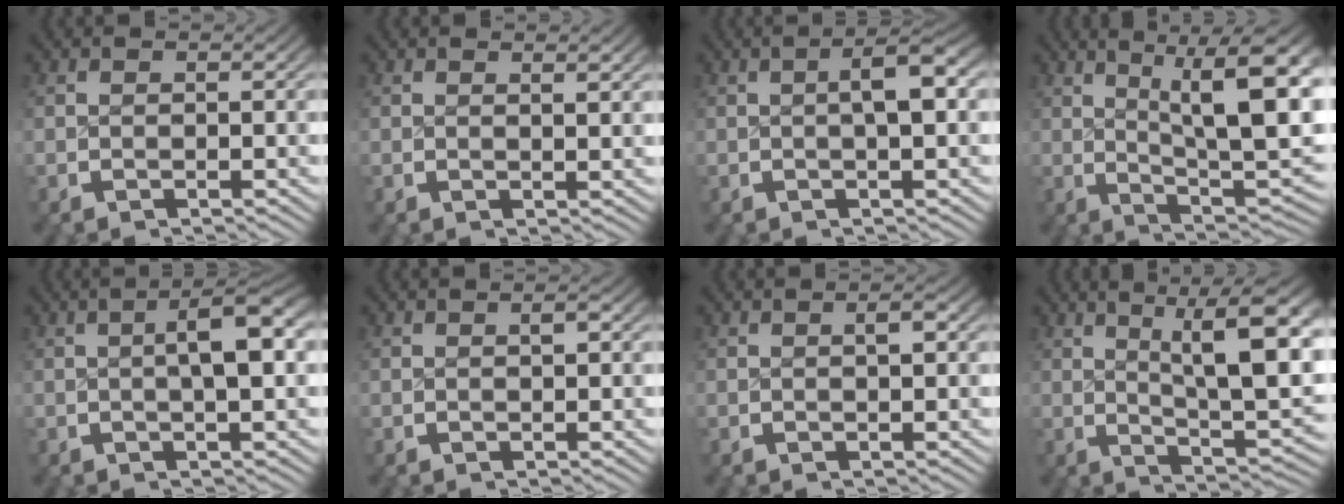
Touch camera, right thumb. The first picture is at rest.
{"total": 1.0, "force": [0.7, -0.1, 0.6], "torque": [-0.009, -0.002, 0.013]}
{"total": 3.8, "force": [0.4, 1.2, 3.6], "torque": [-0.055, 0.011, 0.004]}
{"total": 12.6, "force": [2.8, 6.3, 10.5], "torque": [-0.143, -0.021, 0.049]}
{"total": 5.5, "force": [0.7, 1.8, 5.1], "torque": [-0.073, 0.012, 0.006]}
{"total": 0.7, "force": [0.0, 0.2, 0.7], "torque": [-0.007, 0.002, 0.001]}
{"total": 1.0, "force": [0.0, 0.3, 1.0], "torque": [-0.013, 0.002, 0.001]}
{"total": 11.6, "force": [2.7, 5.3, 9.9], "torque": [-0.124, -0.009, 0.043]}